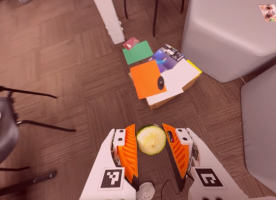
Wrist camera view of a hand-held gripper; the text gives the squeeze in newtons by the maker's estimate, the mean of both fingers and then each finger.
{"total": 11.3, "left": 11.6, "right": 11.0}